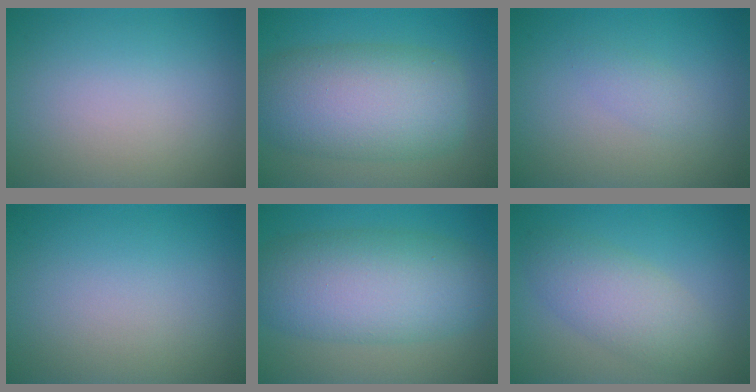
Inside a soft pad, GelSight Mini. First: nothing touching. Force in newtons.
{"total": 9.3, "press": 9.3, "slide": 0.2}
{"total": 1.1, "press": 1.1, "slide": 0.0}
{"total": 0.0}
{"total": 9.0, "press": 9.0, "slide": 0.2}
{"total": 4.3, "press": 4.3, "slide": 0.0}